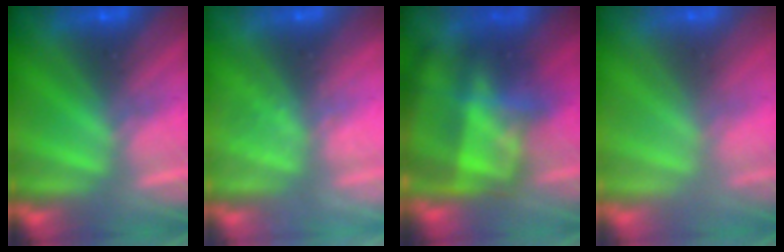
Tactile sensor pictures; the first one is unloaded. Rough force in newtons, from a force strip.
{"total": 2.4}
{"total": 7.8}
{"total": 2.8}